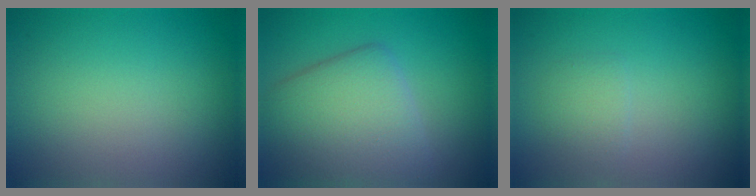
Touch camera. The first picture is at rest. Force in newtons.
{"total": 7.0, "press": 7.0, "slide": 0.2}
{"total": 1.3, "press": 1.3, "slide": 0.1}